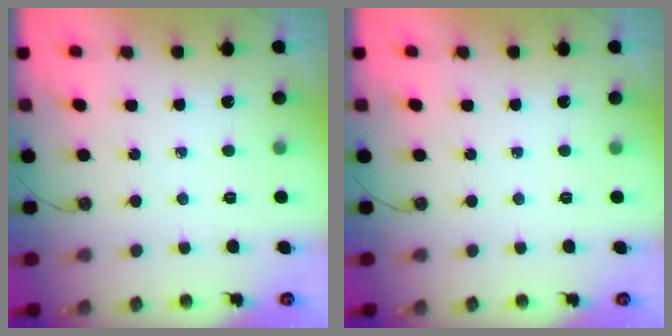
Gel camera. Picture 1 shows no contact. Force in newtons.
{"total": 0.0}